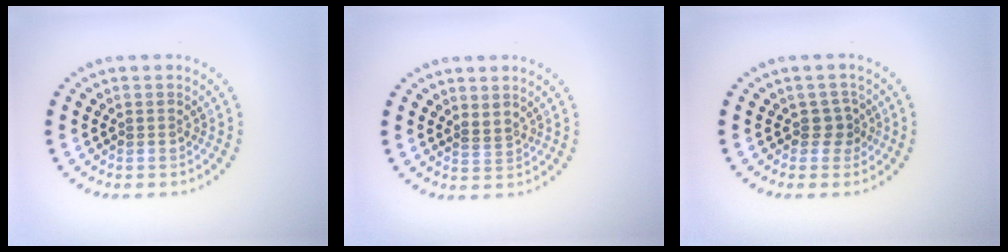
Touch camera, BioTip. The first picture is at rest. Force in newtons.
{"total": 0.8, "press": 0.6, "slide": 0.5}
{"total": 1.6, "press": 1.3, "slide": 0.9}